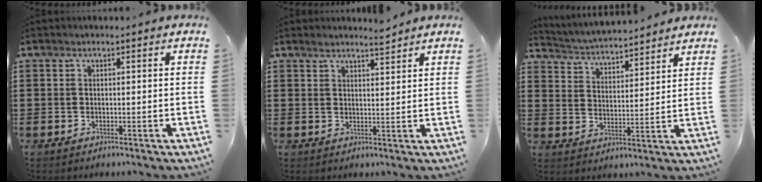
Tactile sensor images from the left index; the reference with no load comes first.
{"total": 2.9, "force": [2.7, 0.0, 0.9], "torque": [-0.023, 0.001, 0.051]}
{"total": 3.7, "force": [3.7, -0.1, 0.2], "torque": [-0.026, -0.030, 0.059]}